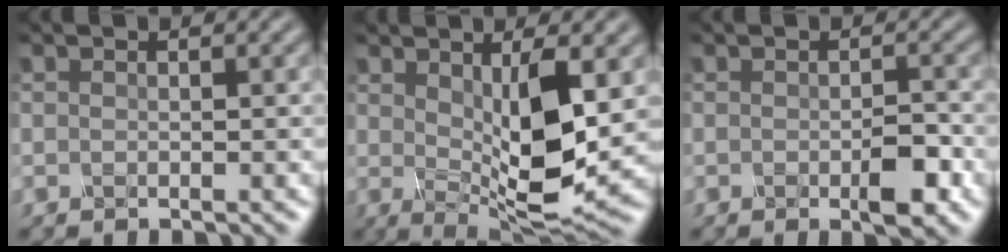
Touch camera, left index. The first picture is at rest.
{"total": 6.4, "force": [0.7, 1.9, 6.0], "torque": [-0.107, -0.012, 0.023]}
{"total": 3.0, "force": [-1.5, 0.8, 2.5], "torque": [-0.047, 0.000, -0.019]}